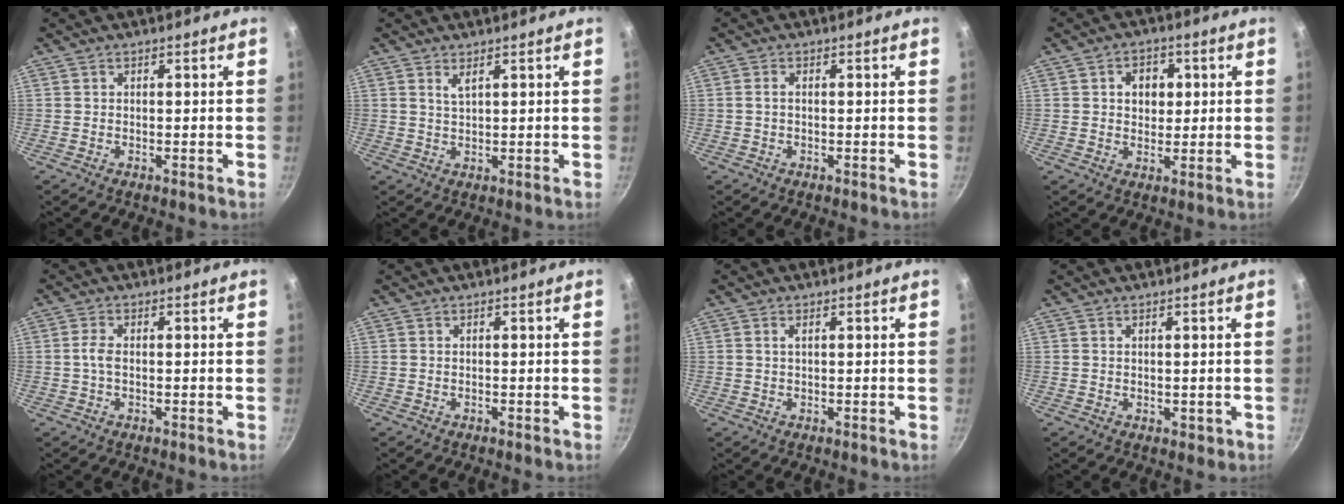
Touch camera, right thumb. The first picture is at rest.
{"total": 2.0, "force": [1.1, 0.6, 1.5], "torque": [-0.029, -0.005, 0.023]}
{"total": 1.3, "force": [-0.1, 0.7, 1.1], "torque": [-0.026, 0.006, -0.003]}
{"total": 5.5, "force": [1.1, 4.4, 3.0], "torque": [-0.020, 0.001, 0.013]}
{"total": 2.4, "force": [-0.2, 1.3, 2.0], "torque": [-0.047, 0.006, -0.007]}
{"total": 0.0}
{"total": 1.0, "force": [0.3, 0.4, 0.9], "torque": [-0.017, 0.002, 0.005]}
{"total": 1.2, "force": [0.1, 0.8, 0.9], "torque": [-0.007, 0.001, 0.003]}